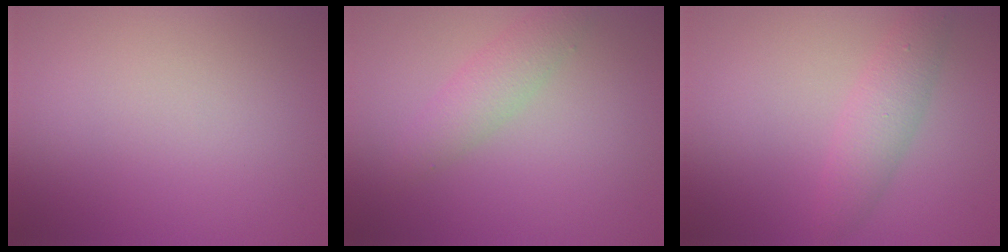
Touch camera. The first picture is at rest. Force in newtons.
{"total": 2.5, "press": 2.5, "slide": 0.1}
{"total": 2.7, "press": 2.7, "slide": 0.2}